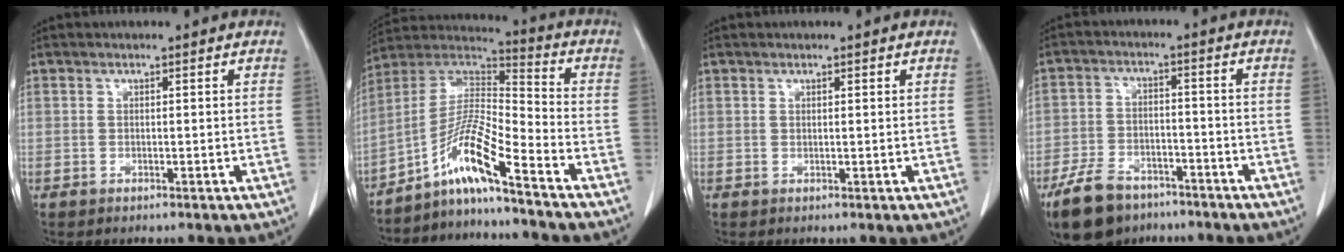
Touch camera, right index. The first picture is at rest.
{"total": 10.8, "force": [-7.0, 0.1, 8.2], "torque": [-0.161, 0.012, -0.133]}
{"total": 0.0}
{"total": 10.1, "force": [-7.3, 5.3, 4.4], "torque": [-0.097, -0.003, -0.124]}